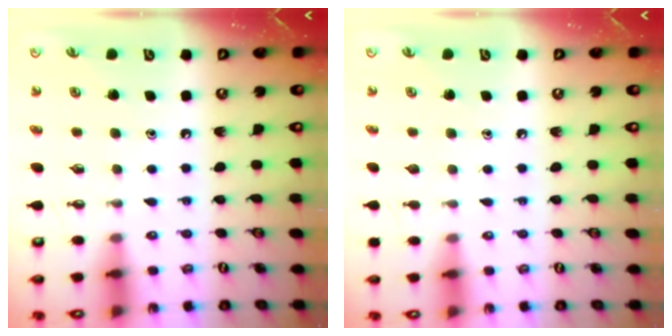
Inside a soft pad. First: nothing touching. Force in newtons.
{"total": 0.0}